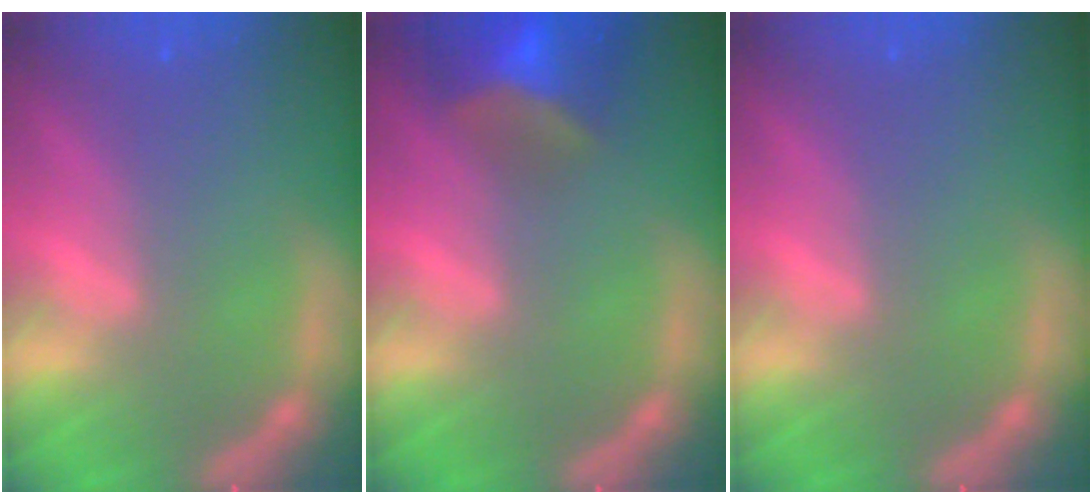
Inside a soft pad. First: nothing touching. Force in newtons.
{"total": 7.5}
{"total": 0.0}